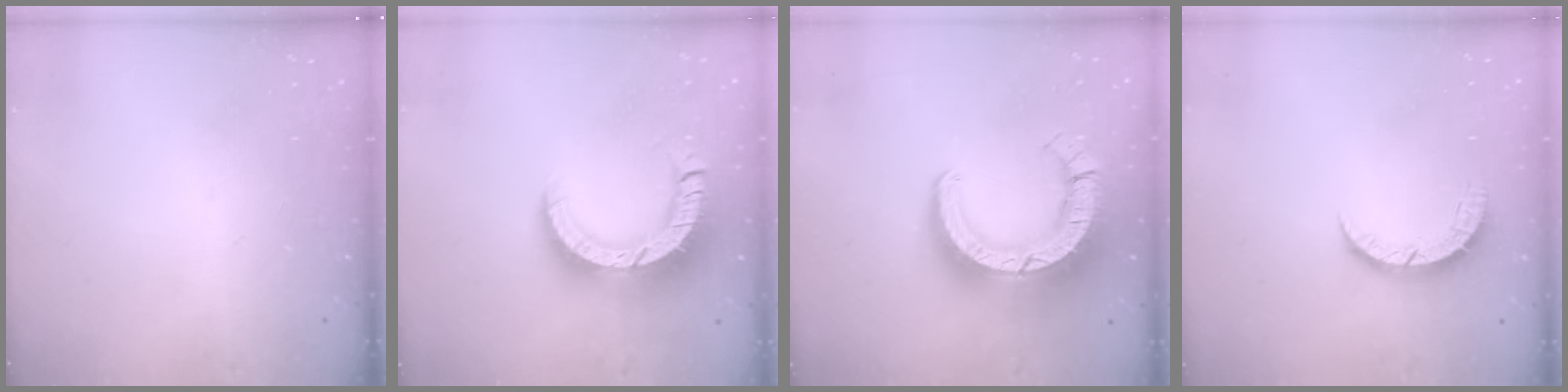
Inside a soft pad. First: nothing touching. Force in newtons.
{"total": 14.4, "press": 14.3, "slide": 1.7}
{"total": 18.5, "press": 18.4, "slide": 1.8}
{"total": 4.4, "press": 4.4, "slide": 0.5}